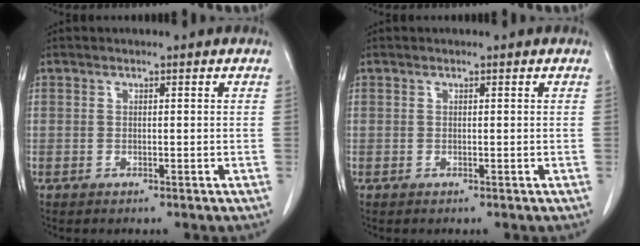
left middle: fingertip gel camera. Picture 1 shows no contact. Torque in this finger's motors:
{"motor_torque": [-0.04, -0.14, 0.07, 0.01]}